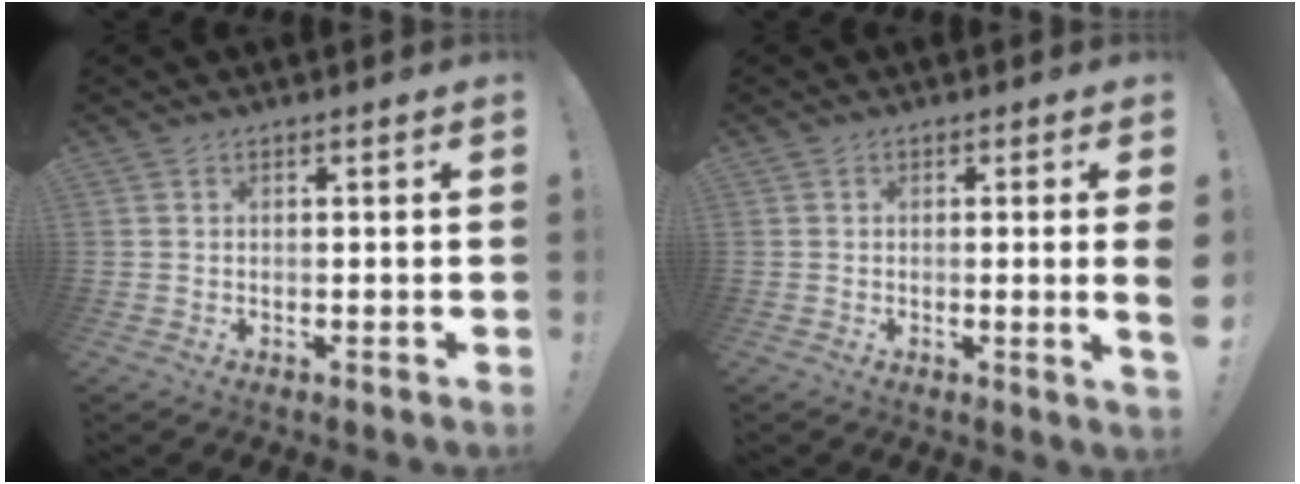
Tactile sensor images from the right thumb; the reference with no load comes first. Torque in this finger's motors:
{"motor_torque": [-0.20, 0.10, 0.45, -0.08, 0.00]}